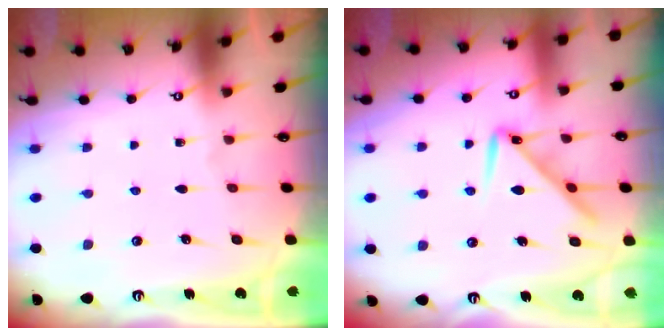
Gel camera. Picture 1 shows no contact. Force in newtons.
{"total": 10.3, "press": 10.3, "slide": 0.4}